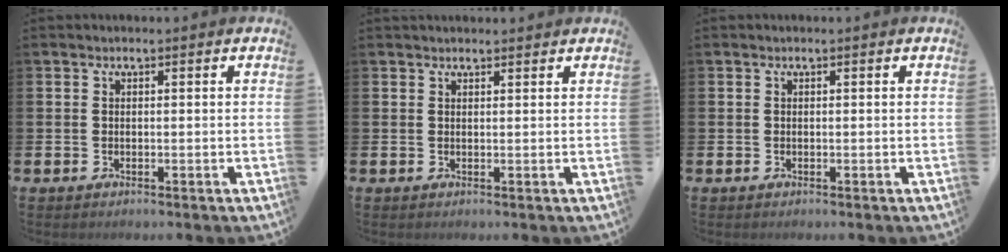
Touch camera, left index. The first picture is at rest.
{"total": 1.1, "force": [1.1, 0.2, 0.2], "torque": [0.008, -0.001, 0.017]}
{"total": 0.0}